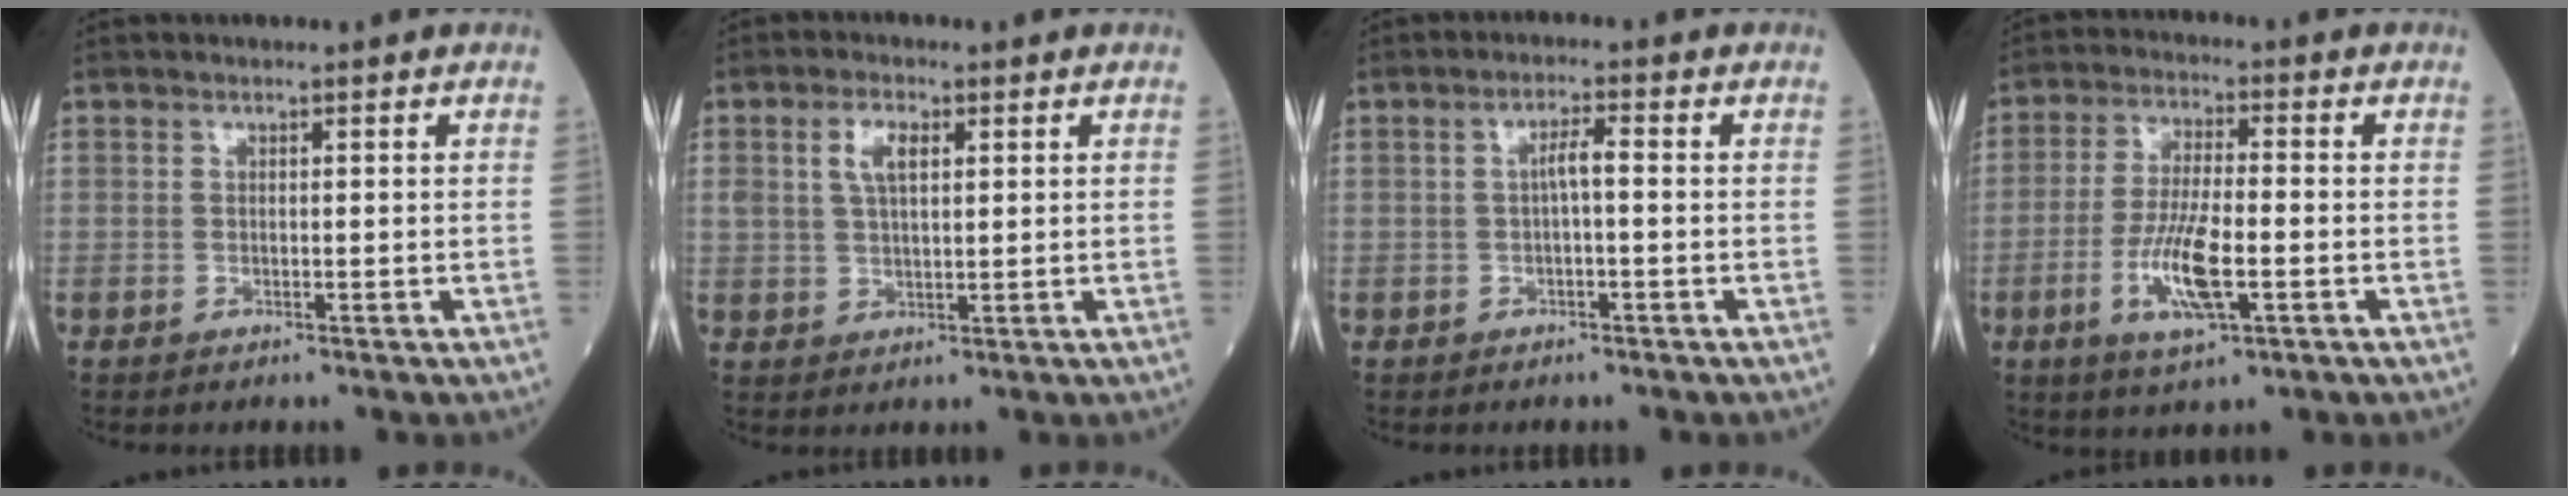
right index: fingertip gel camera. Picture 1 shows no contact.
{"total": 4.4, "force": [1.6, 1.9, 3.6], "torque": [-0.076, 0.009, 0.033]}
{"total": 2.5, "force": [-0.1, 0.3, 2.4], "torque": [-0.041, 0.005, -0.003]}
{"total": 9.5, "force": [-3.0, 2.0, 8.8], "torque": [-0.175, -0.007, -0.056]}